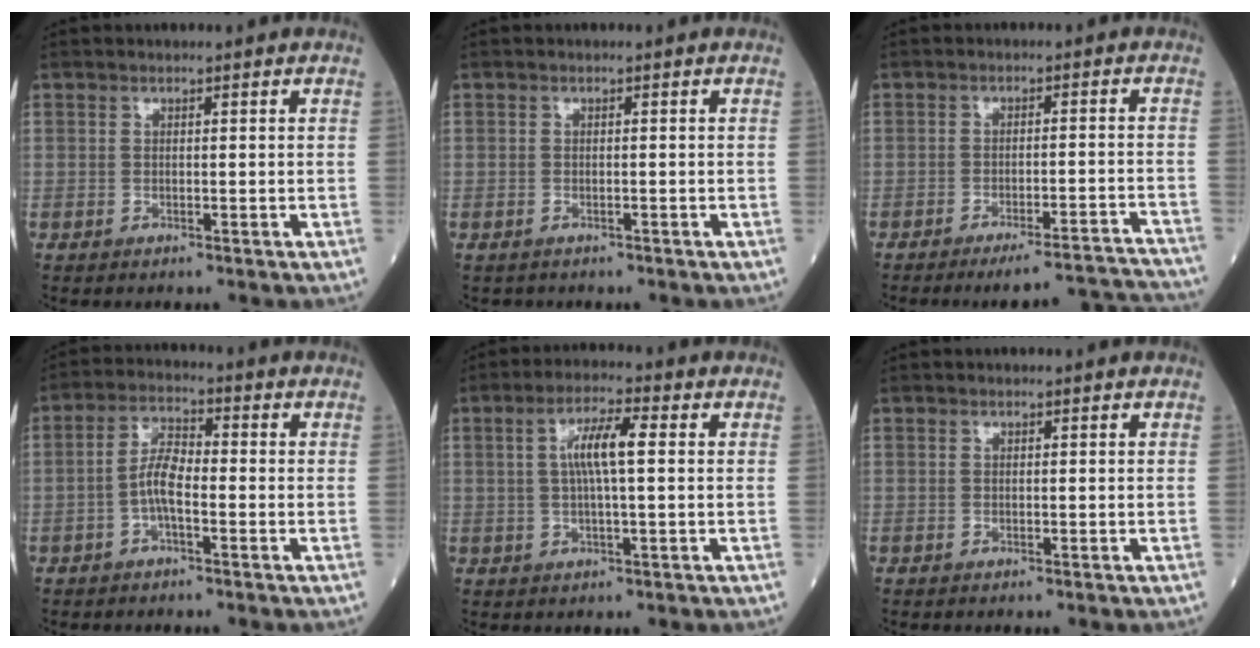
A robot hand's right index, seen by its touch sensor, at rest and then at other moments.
{"total": 1.1, "force": [-0.9, 0.7, -0.2], "torque": [-0.006, 0.003, -0.014]}
{"total": 12.5, "force": [-12.2, -0.7, 2.7], "torque": [-0.008, 0.007, -0.156]}
{"total": 4.9, "force": [-1.4, 1.4, 4.5], "torque": [-0.088, 0.011, -0.034]}
{"total": 6.2, "force": [1.0, 0.7, 6.1], "torque": [-0.118, 0.009, 0.018]}
{"total": 0.0}